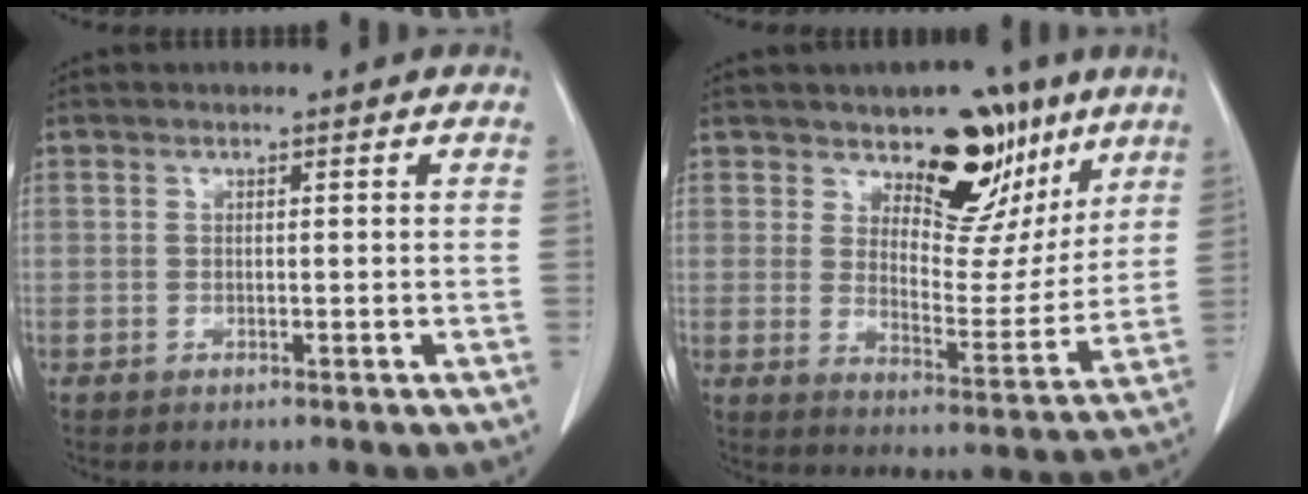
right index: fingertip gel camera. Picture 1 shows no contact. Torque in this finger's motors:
{"motor_torque": [0.63, 0.61, 0.16, 0.06]}